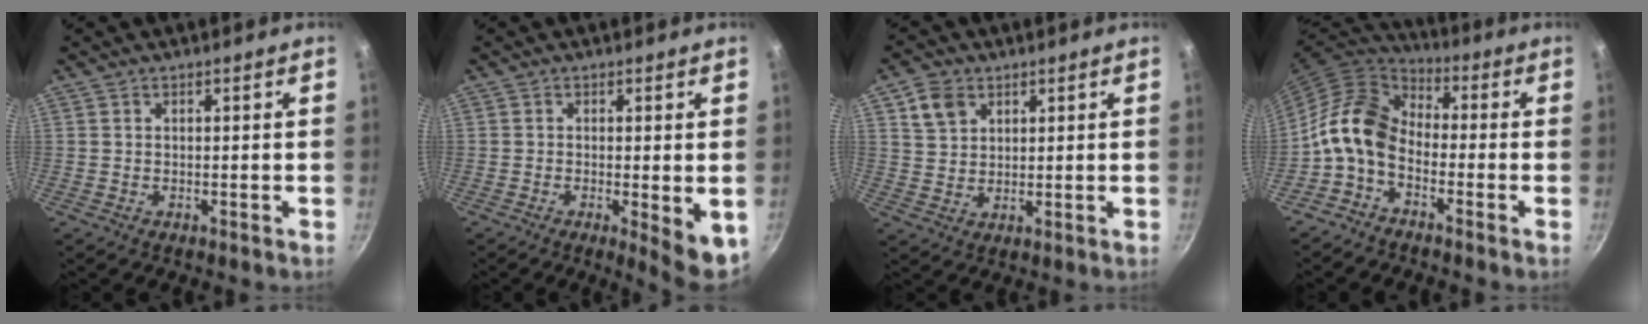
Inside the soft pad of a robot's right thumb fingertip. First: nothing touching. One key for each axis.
{"total": 6.4, "fx": -1.2, "fy": 1.7, "fz": 6.1, "tx": -0.075, "ty": -0.011, "tz": -0.011}
{"total": 5.9, "fx": 2.9, "fy": 4.4, "fz": 2.6, "tx": -0.032, "ty": -0.004, "tz": 0.058}
{"total": 11.4, "fx": -3.1, "fy": 7.6, "fz": 7.9, "tx": -0.138, "ty": 0.049, "tz": -0.082}